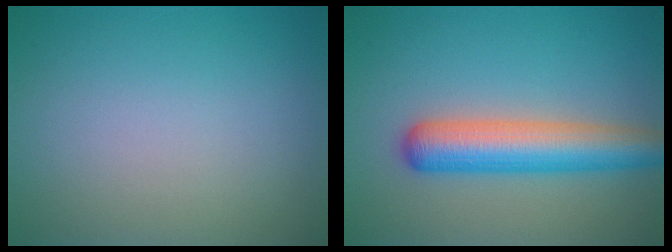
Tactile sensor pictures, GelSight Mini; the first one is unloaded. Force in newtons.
{"total": 5.9, "press": 5.9, "slide": 0.2}